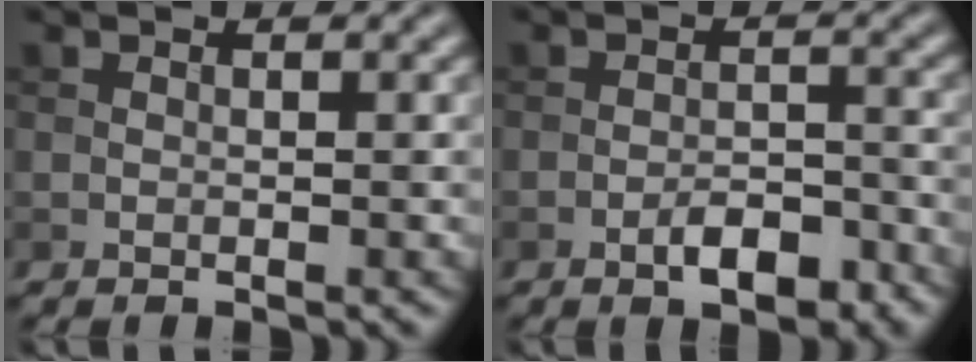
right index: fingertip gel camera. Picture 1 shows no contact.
{"total": 3.4, "force": [-2.0, 1.4, 2.4], "torque": [-0.033, 0.006, -0.032]}